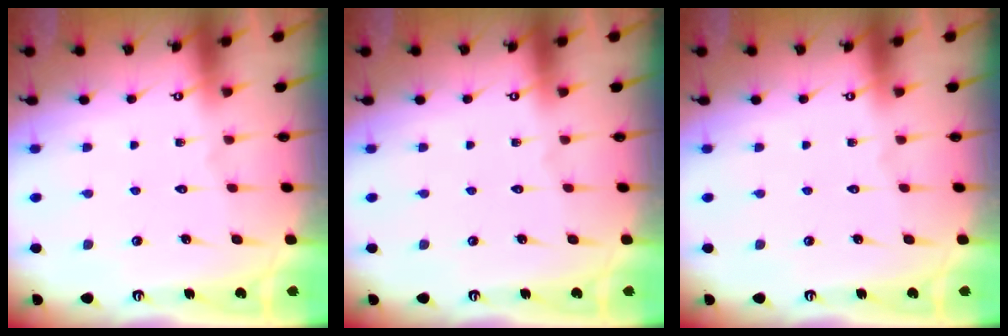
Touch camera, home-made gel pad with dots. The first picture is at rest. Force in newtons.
{"total": 0.0}
{"total": 0.0}